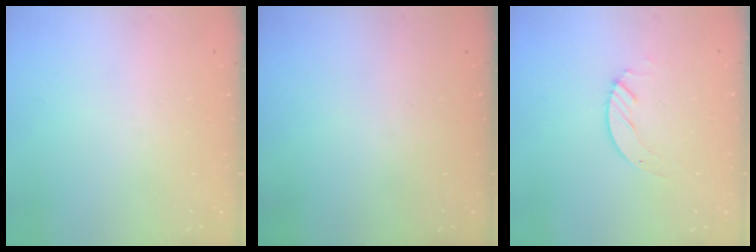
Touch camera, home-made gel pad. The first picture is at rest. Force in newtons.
{"total": 0.0}
{"total": 2.4, "press": 2.4, "slide": 0.2}